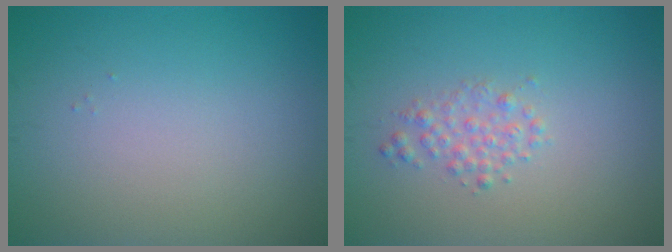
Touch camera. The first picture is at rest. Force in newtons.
{"total": 1.6, "press": 1.6, "slide": 0.1}